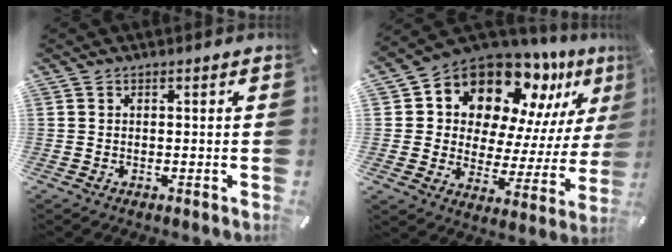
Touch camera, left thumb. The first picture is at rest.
{"total": 16.0, "force": [12.9, 7.7, 5.6], "torque": [-0.107, -0.119, 0.224]}